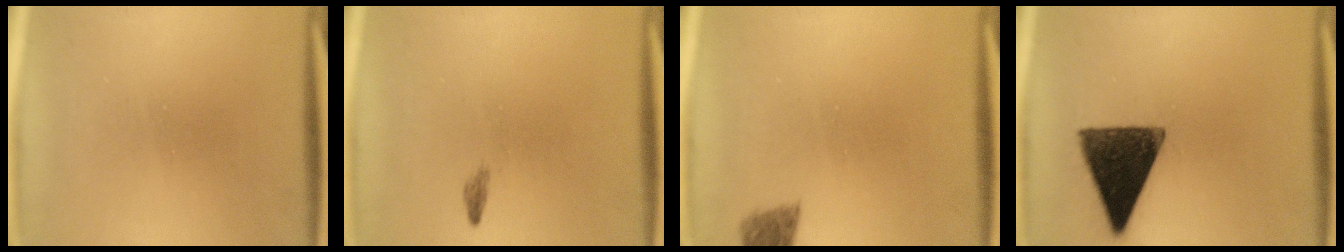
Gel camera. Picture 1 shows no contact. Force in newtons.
{"total": 0.5}
{"total": 2.7}
{"total": 13.7}